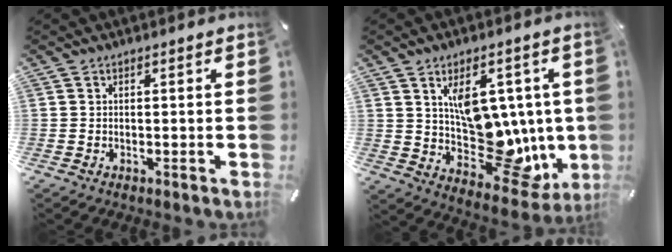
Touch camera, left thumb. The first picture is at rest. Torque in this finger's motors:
{"motor_torque": [2.47, 2.53, 1.06, 0.78, 0.12]}